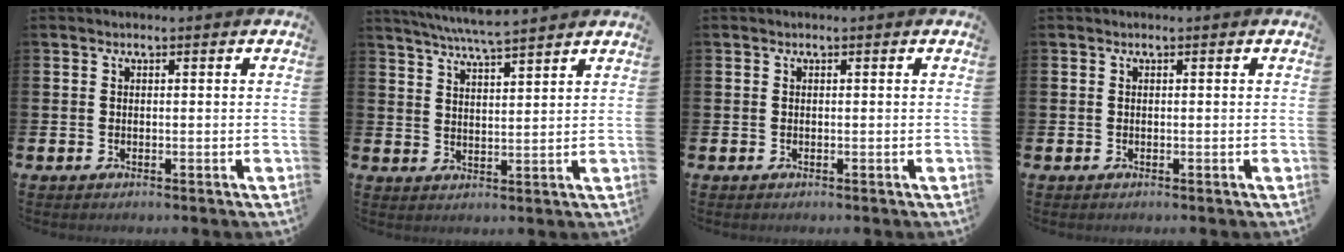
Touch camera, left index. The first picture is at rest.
{"total": 5.8, "force": [5.6, -0.2, 1.5], "torque": [-0.044, -0.026, 0.098]}
{"total": 0.0}
{"total": 0.0}